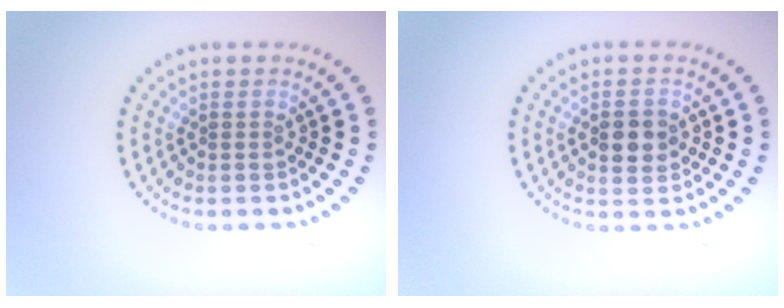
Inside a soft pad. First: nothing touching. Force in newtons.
{"total": 2.7, "press": 2.7, "slide": 0.0}